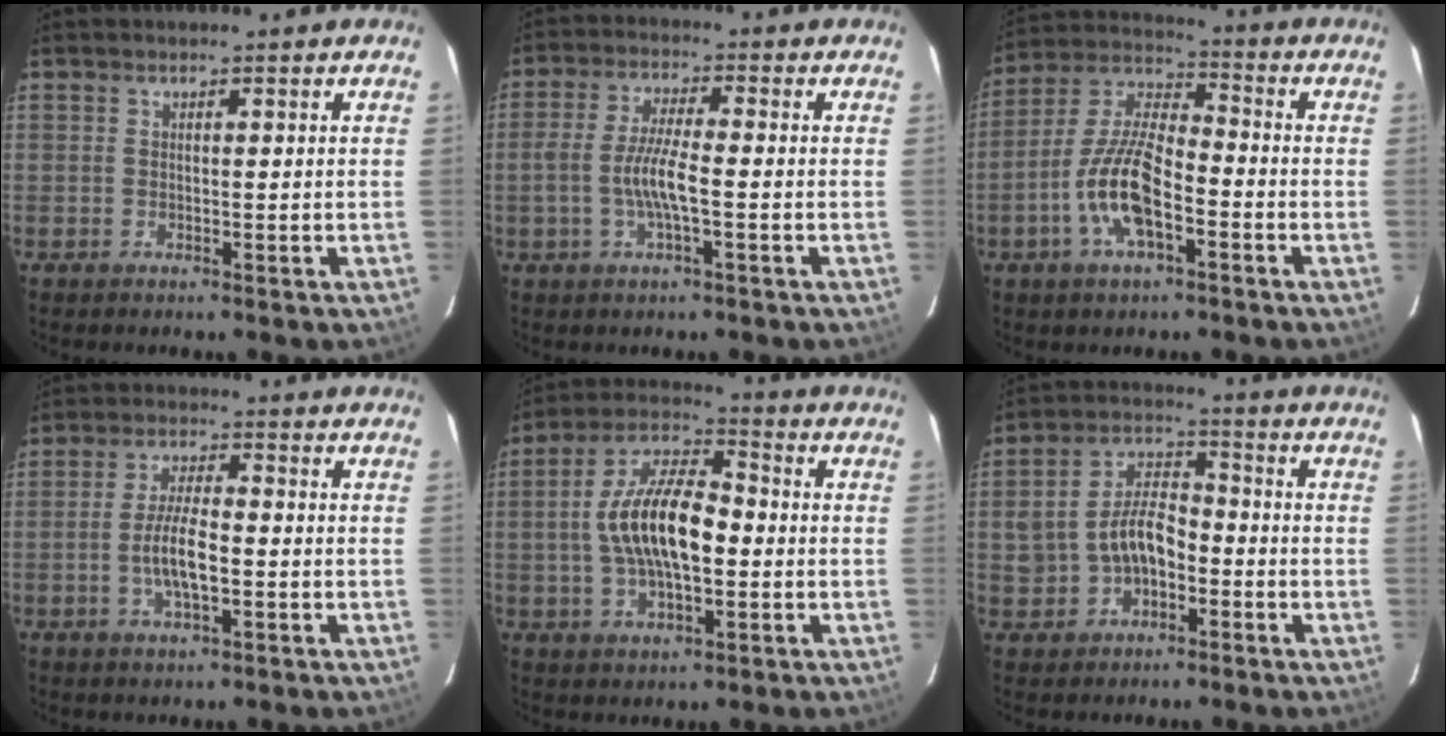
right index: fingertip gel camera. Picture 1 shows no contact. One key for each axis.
{"total": 7.0, "fx": -1.7, "fy": 1.2, "fz": 6.7, "tx": -0.137, "ty": 0.002, "tz": -0.034}
{"total": 13.0, "fx": -4.9, "fy": 4.8, "fz": 11.0, "tx": -0.233, "ty": 0.002, "tz": -0.095}
{"total": 6.8, "fx": -1.7, "fy": 2.0, "fz": 6.2, "tx": -0.124, "ty": 0.000, "tz": -0.031}
{"total": 14.7, "fx": -1.0, "fy": 6.4, "fz": 13.1, "tx": -0.251, "ty": 0.016, "tz": -0.023}
{"total": 9.7, "fx": -2.4, "fy": 6.6, "fz": 6.7, "tx": -0.139, "ty": 0.025, "tz": -0.032}